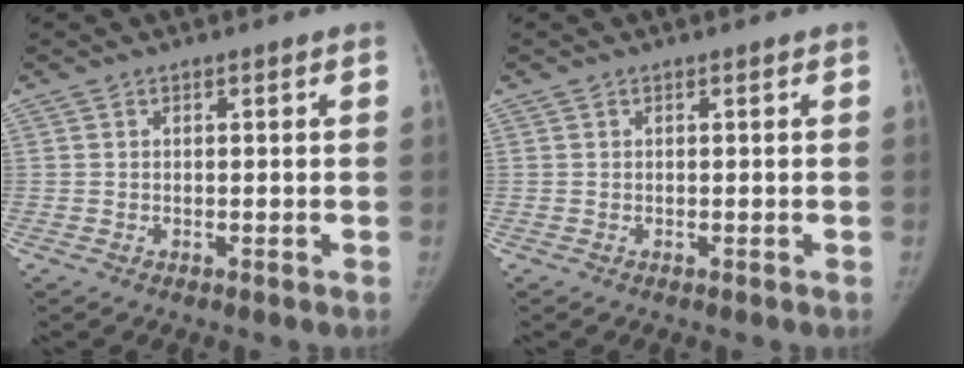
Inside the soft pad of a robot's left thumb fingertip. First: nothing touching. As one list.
[{"total": 0.0}]